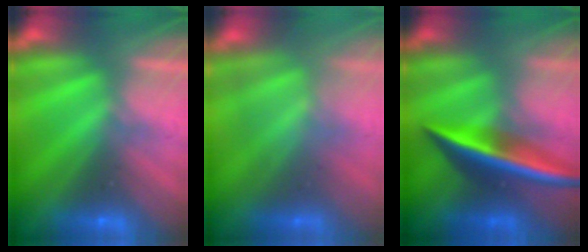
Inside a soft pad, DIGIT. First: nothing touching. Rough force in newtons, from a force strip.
{"total": 3.3}
{"total": 2.5}